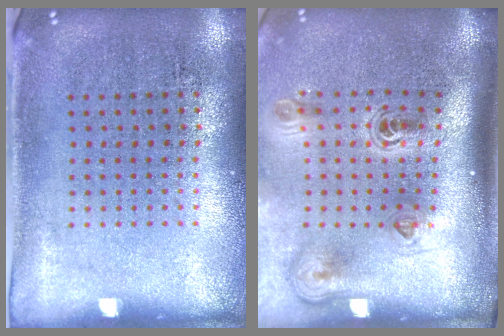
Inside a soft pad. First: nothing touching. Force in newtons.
{"total": 2.3, "press": 1.5, "slide": 1.7}